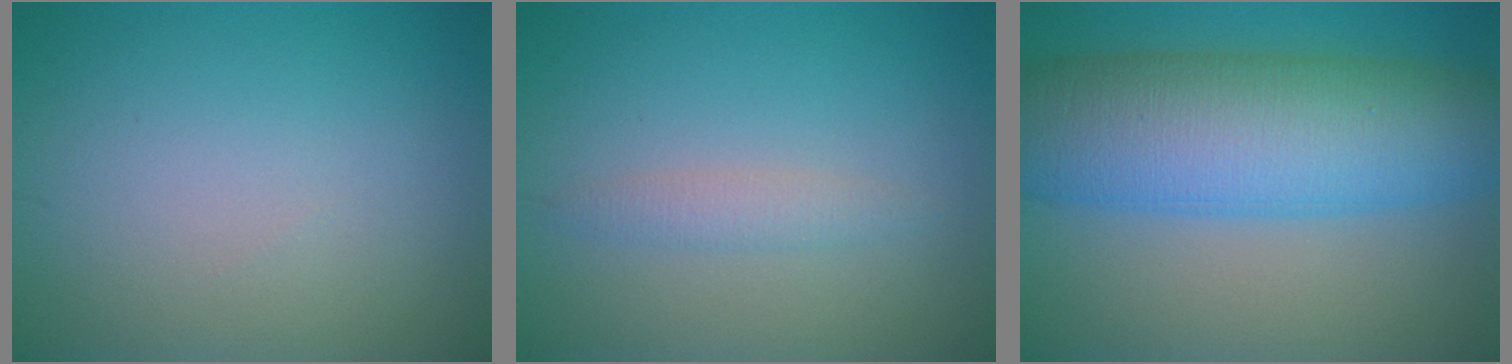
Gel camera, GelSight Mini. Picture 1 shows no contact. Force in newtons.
{"total": 1.5, "press": 1.4, "slide": 0.1}
{"total": 12.2, "press": 12.2, "slide": 0.1}